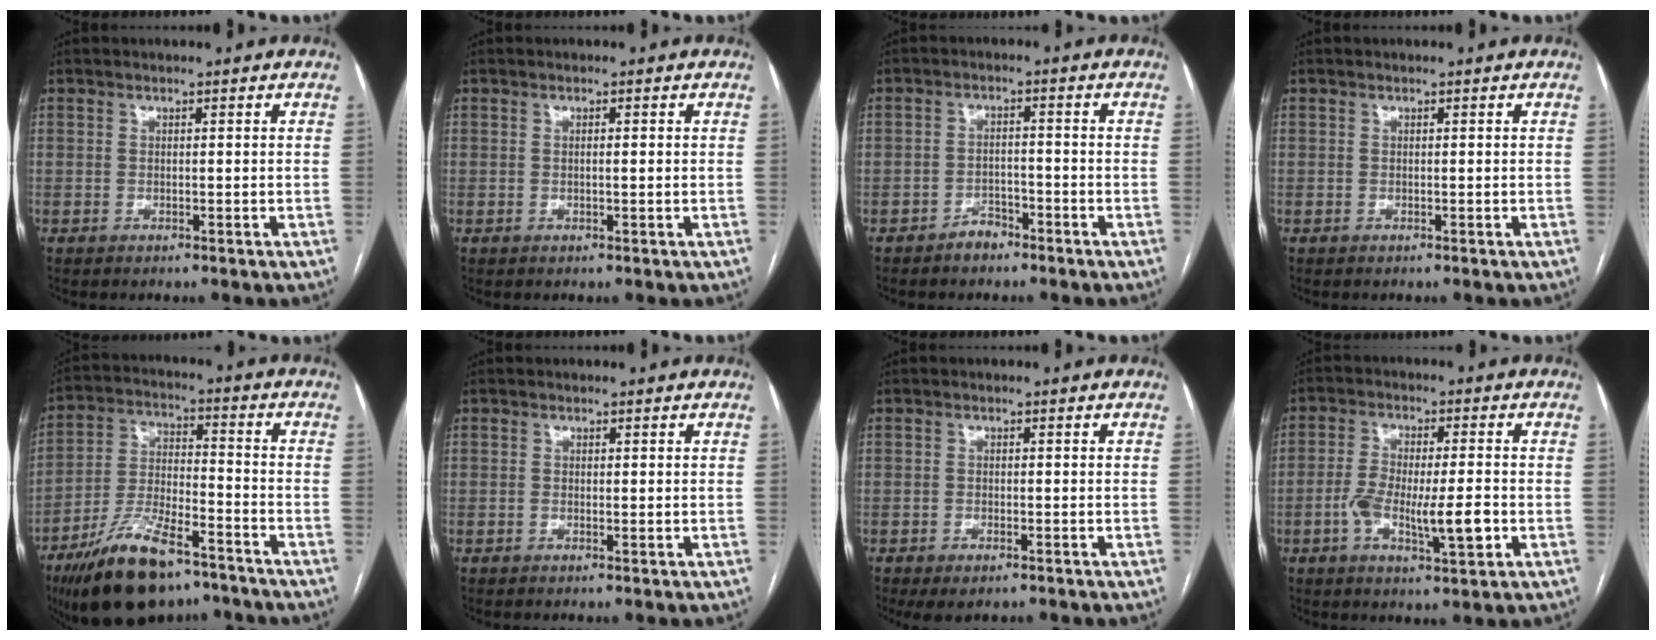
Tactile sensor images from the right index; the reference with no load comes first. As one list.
[{"total": 0.9, "force": [0.1, 0.0, 0.9], "torque": [-0.018, 0.001, 0.002]}, {"total": 2.8, "force": [-2.2, 1.5, 0.8], "torque": [-0.009, 0.007, -0.033]}, {"total": 0.0}, {"total": 15.8, "force": [-11.1, 4.9, 10.1], "torque": [-0.208, -0.009, -0.196]}, {"total": 0.6, "force": [-0.1, 0.2, 0.5], "torque": [-0.010, -0.002, 0.000]}, {"total": 2.8, "force": [-1.7, 1.2, 1.8], "torque": [-0.029, -0.005, -0.020]}, {"total": 9.2, "force": [-2.4, 2.1, 8.6], "torque": [-0.154, 0.000, -0.039]}]